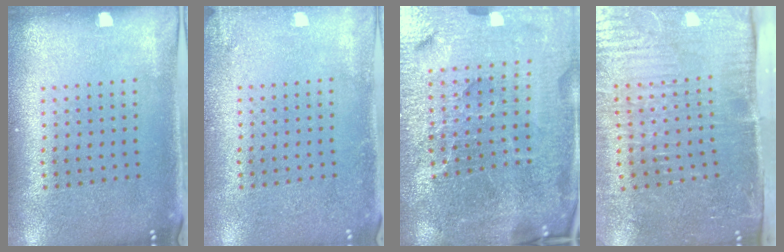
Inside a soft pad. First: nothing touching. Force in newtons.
{"total": 1.2, "press": 1.2, "slide": 0.0}
{"total": 6.8, "press": 6.0, "slide": 3.2}
{"total": 5.3, "press": 4.5, "slide": 2.7}